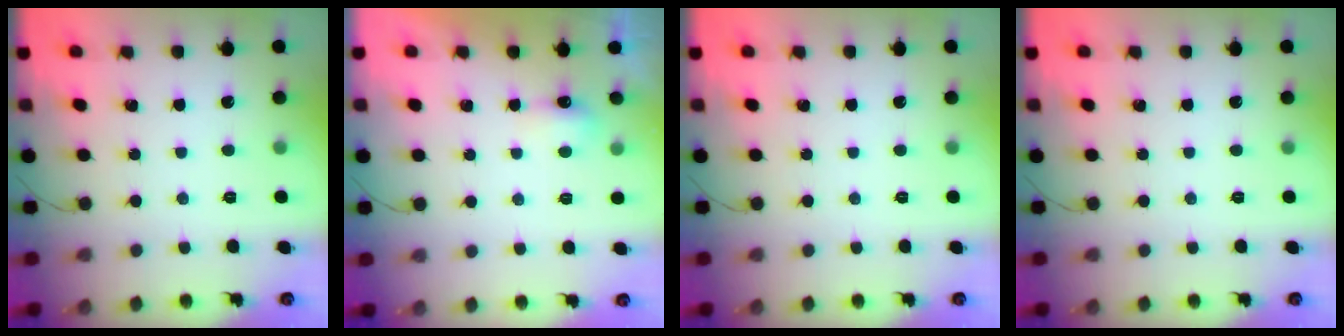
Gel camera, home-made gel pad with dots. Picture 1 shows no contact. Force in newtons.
{"total": 4.3, "press": 4.2, "slide": 0.9}
{"total": 0.0}
{"total": 0.0}